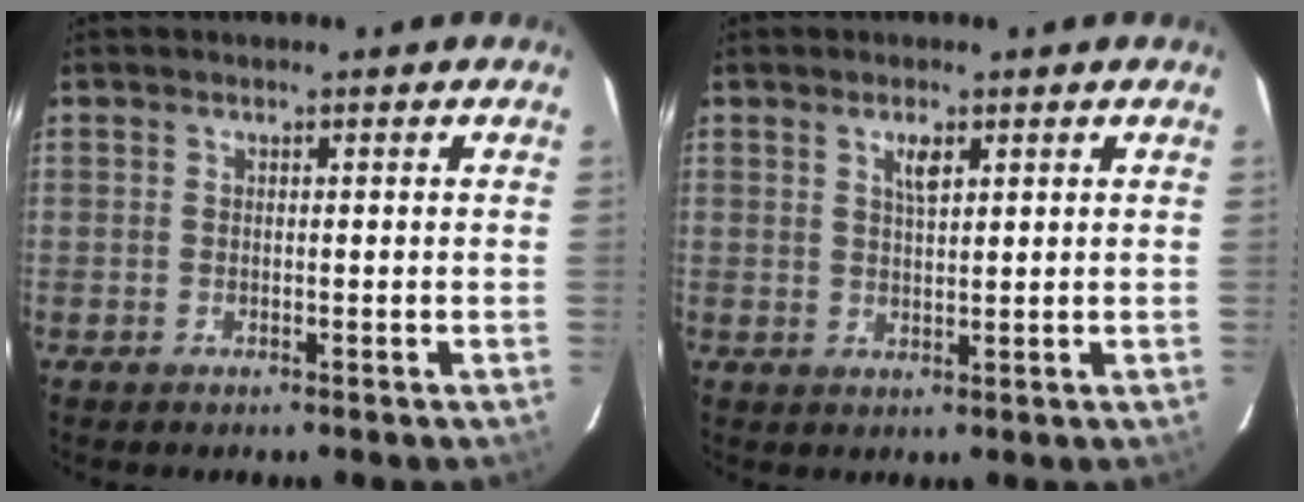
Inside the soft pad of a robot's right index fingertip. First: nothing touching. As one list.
[{"total": 2.8, "force": [1.4, 1.0, 2.1], "torque": [-0.036, 0.001, 0.025]}]